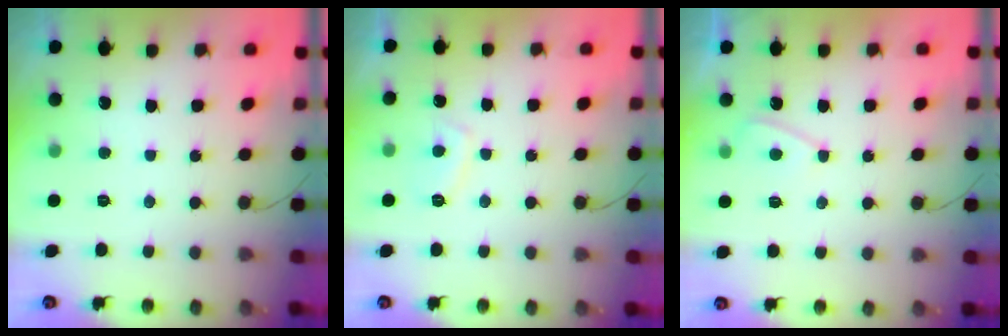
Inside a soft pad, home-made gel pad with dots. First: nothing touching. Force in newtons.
{"total": 4.1, "press": 4.0, "slide": 0.9}
{"total": 3.8, "press": 3.7, "slide": 0.5}